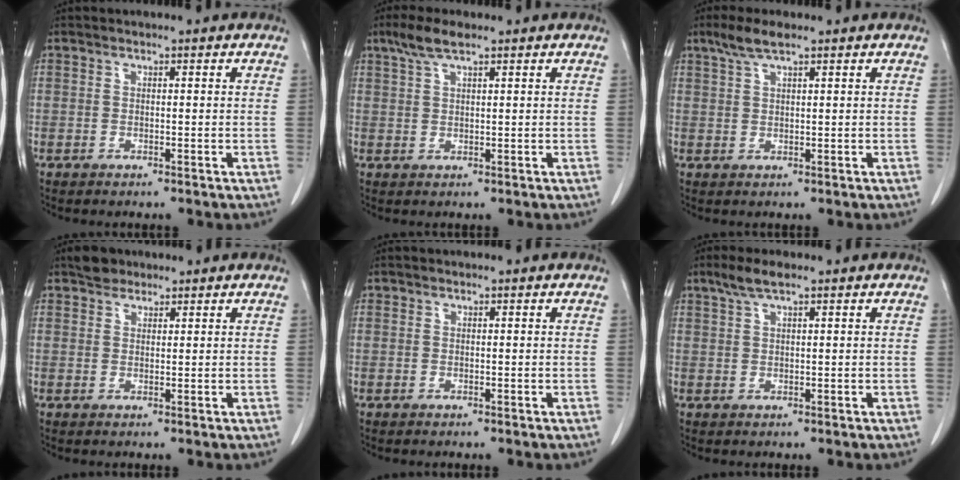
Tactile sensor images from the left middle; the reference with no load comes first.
{"total": 4.0, "force": [2.8, 0.7, 2.7], "torque": [-0.064, 0.012, 0.058]}
{"total": 3.6, "force": [2.6, 0.5, 2.5], "torque": [-0.058, 0.009, 0.054]}
{"total": 2.5, "force": [2.0, 1.4, 0.5], "torque": [-0.011, 0.007, 0.034]}
{"total": 0.0}
{"total": 3.2, "force": [2.2, 0.4, 2.2], "torque": [-0.052, 0.009, 0.047]}